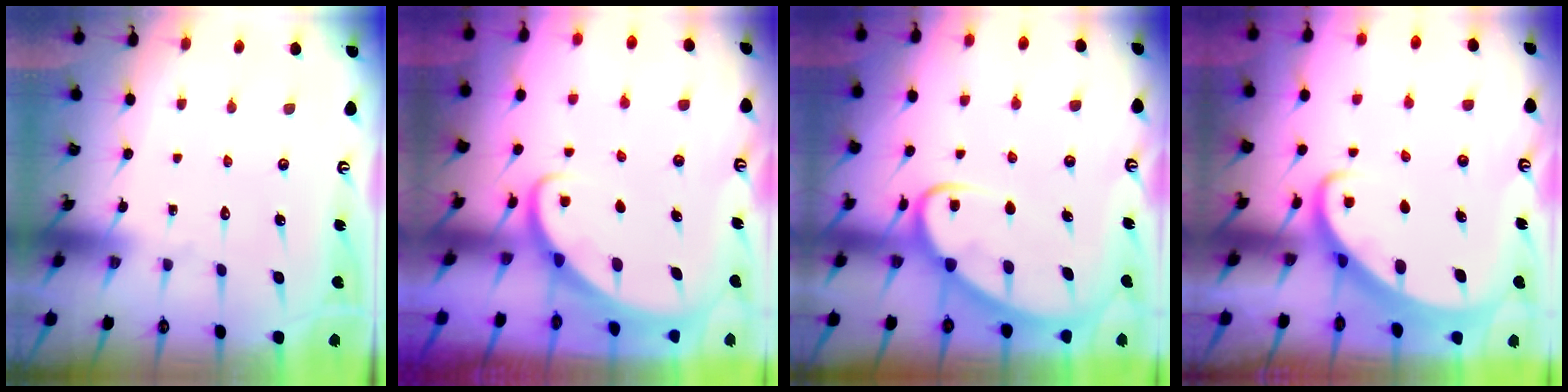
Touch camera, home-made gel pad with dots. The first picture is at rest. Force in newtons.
{"total": 2.5, "press": 2.5, "slide": 0.2}
{"total": 6.1, "press": 6.1, "slide": 0.7}
{"total": 2.7, "press": 2.7, "slide": 0.2}